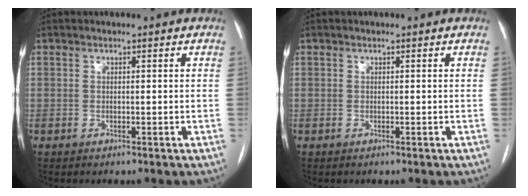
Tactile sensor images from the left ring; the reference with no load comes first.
{"total": 0.0}